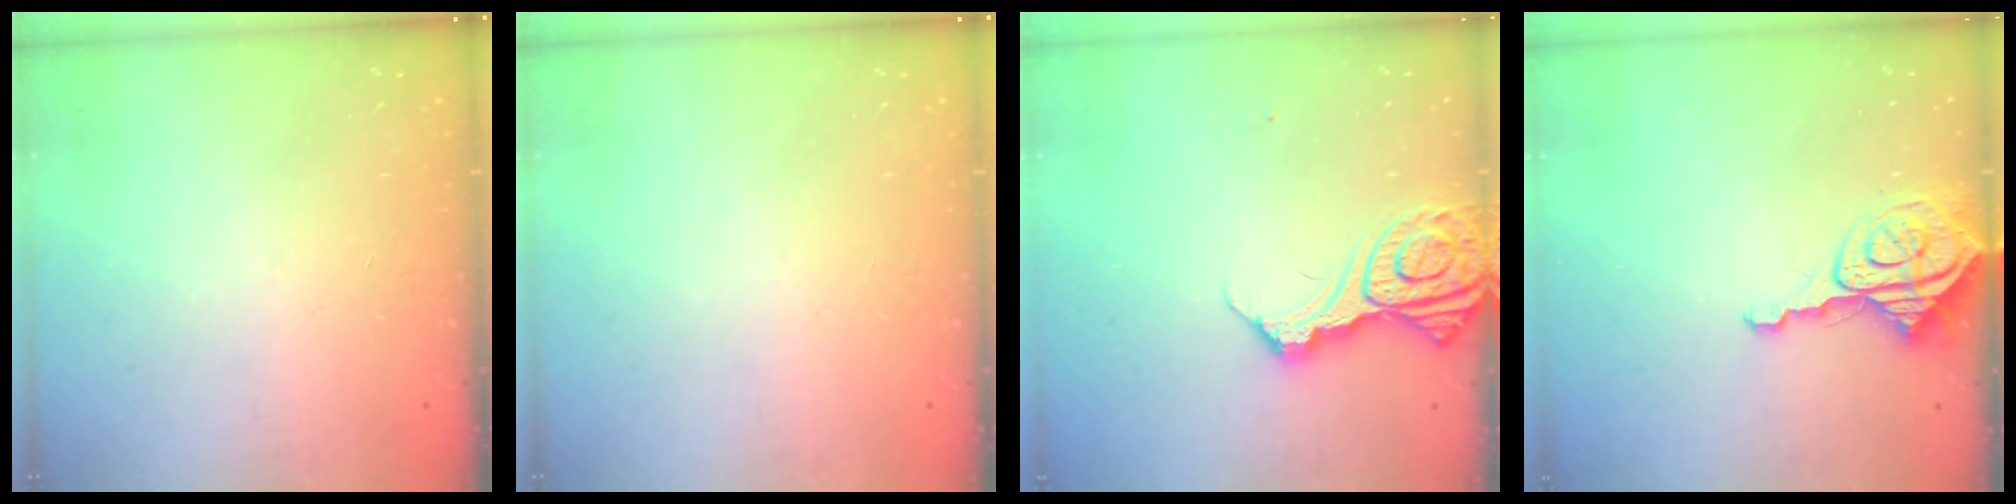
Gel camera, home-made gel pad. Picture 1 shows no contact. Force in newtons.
{"total": 0.0}
{"total": 15.1, "press": 15.0, "slide": 1.7}
{"total": 7.7, "press": 7.6, "slide": 0.8}